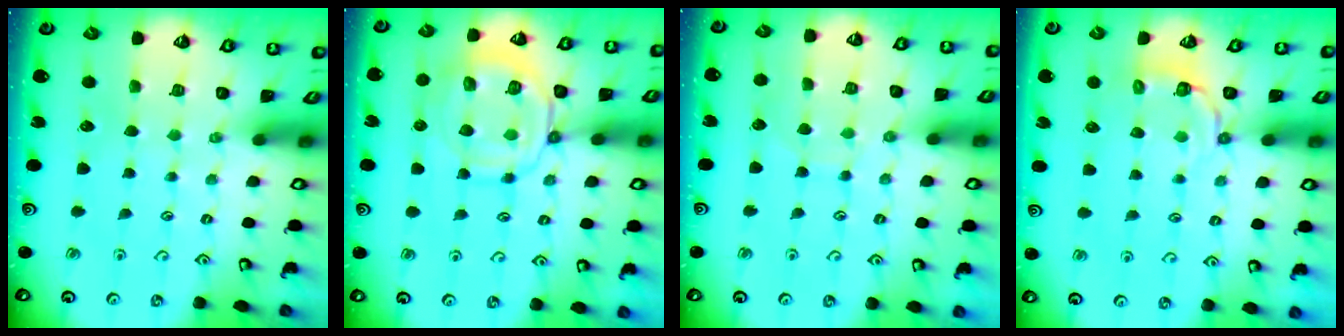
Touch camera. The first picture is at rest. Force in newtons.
{"total": 11.7, "press": 11.6, "slide": 1.2}
{"total": 6.3, "press": 6.3, "slide": 0.6}
{"total": 4.1, "press": 3.6, "slide": 1.9}